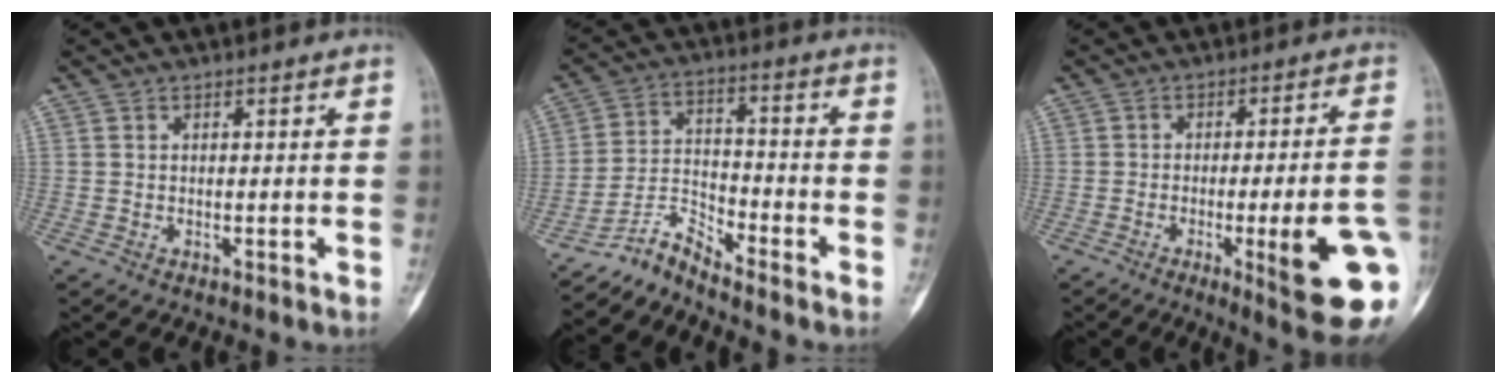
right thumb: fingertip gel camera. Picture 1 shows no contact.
{"total": 5.6, "force": [-5.6, 0.0, 0.3], "torque": [-0.006, 0.056, -0.111]}
{"total": 16.9, "force": [-4.7, 2.8, 16.0], "torque": [-0.162, 0.009, -0.050]}